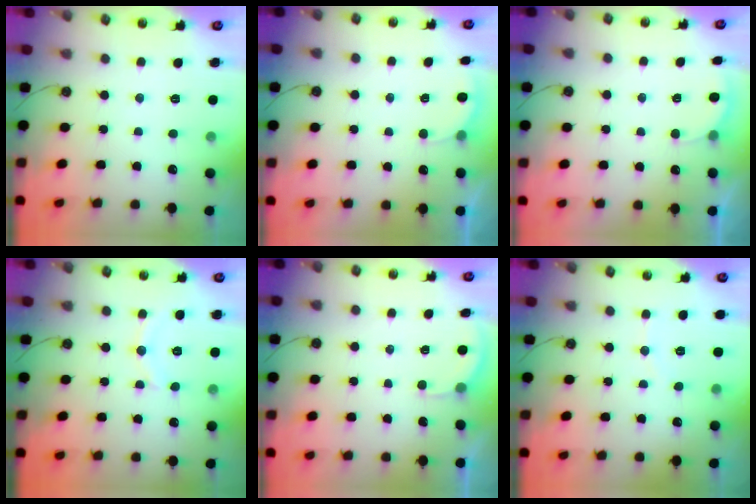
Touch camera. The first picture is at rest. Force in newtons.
{"total": 2.4, "press": 2.2, "slide": 1.0}
{"total": 2.4, "press": 2.2, "slide": 1.0}
{"total": 8.0, "press": 8.0, "slide": 0.6}
{"total": 2.1, "press": 2.1, "slide": 0.1}
{"total": 3.1, "press": 3.0, "slide": 0.6}